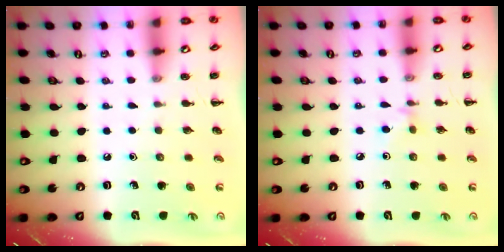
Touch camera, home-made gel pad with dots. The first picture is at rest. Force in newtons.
{"total": 2.8, "press": 2.5, "slide": 1.1}